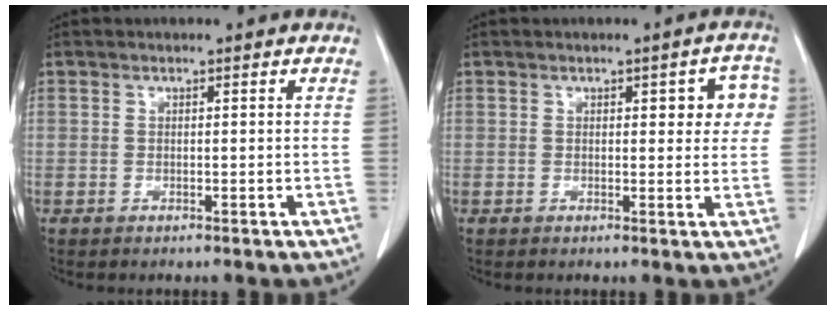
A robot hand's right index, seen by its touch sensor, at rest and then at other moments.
{"total": 4.8, "force": [1.4, 1.9, 4.2], "torque": [-0.036, 0.012, 0.014]}